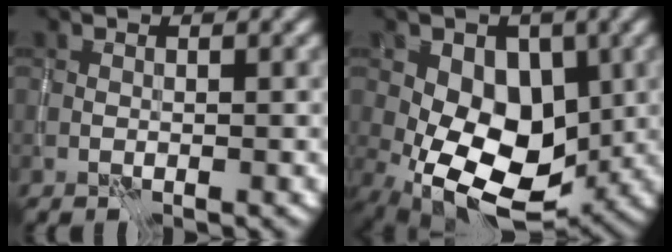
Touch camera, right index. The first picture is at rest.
{"total": 9.1, "force": [-0.7, 6.1, 6.8], "torque": [-0.107, -0.012, -0.018]}